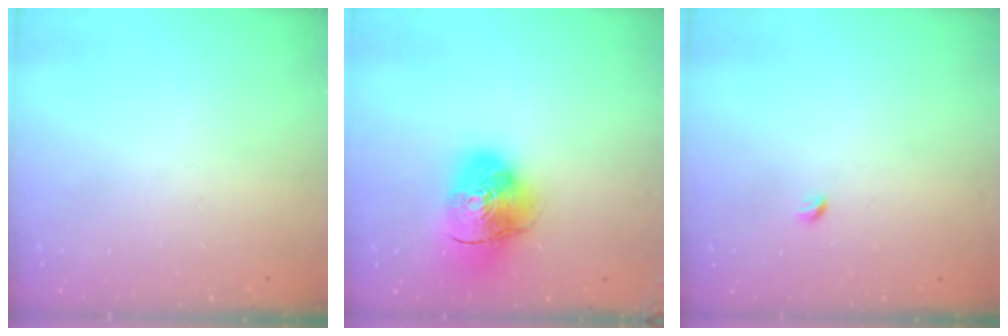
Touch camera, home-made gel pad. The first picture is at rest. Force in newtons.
{"total": 12.7, "press": 12.6, "slide": 2.0}
{"total": 2.9, "press": 2.9, "slide": 0.4}